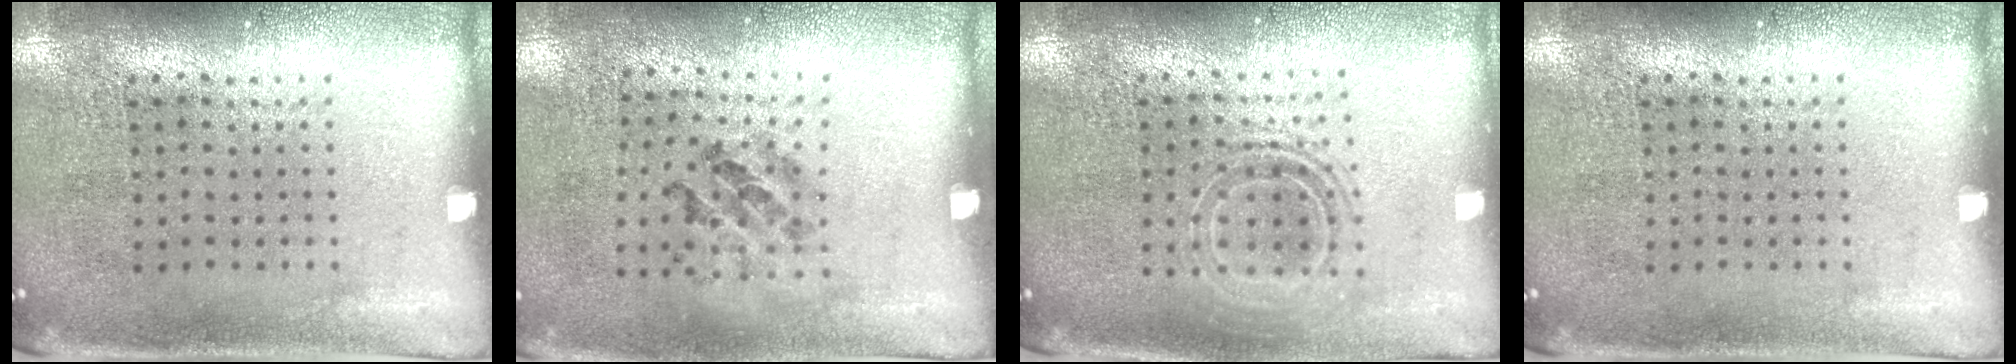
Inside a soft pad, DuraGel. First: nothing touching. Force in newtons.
{"total": 1.4, "press": 0.7, "slide": 1.2}
{"total": 1.7, "press": 1.4, "slide": 1.0}
{"total": 0.0}